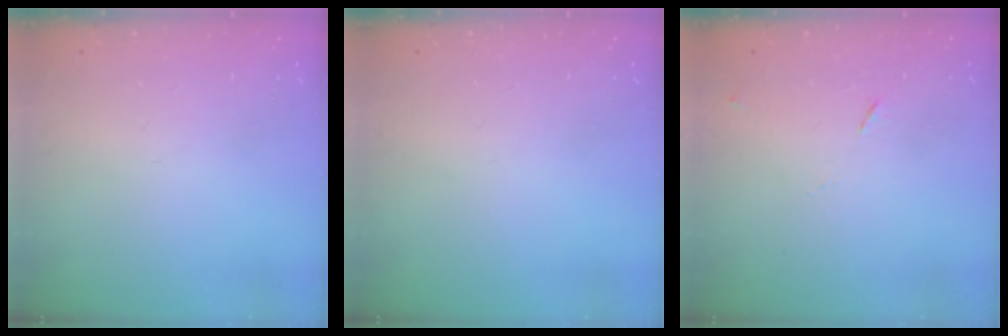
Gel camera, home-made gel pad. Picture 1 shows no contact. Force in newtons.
{"total": 0.0}
{"total": 7.4, "press": 7.4, "slide": 0.7}